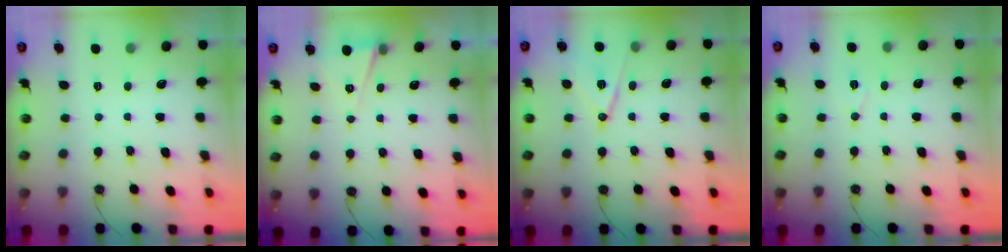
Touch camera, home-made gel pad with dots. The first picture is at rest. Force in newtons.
{"total": 6.1, "press": 3.9, "slide": 4.7}
{"total": 12.9, "press": 12.5, "slide": 3.1}
{"total": 6.7, "press": 5.2, "slide": 4.3}